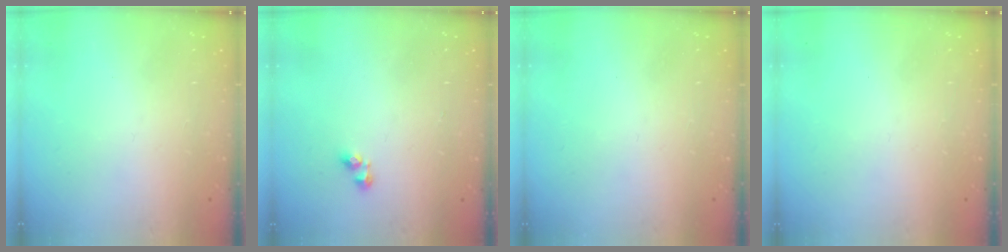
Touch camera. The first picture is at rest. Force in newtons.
{"total": 2.8, "press": 2.8, "slide": 0.3}
{"total": 0.0}
{"total": 0.0}